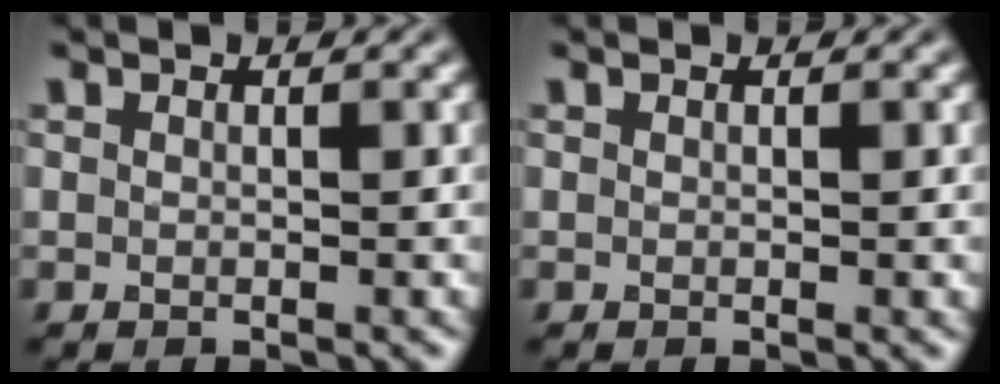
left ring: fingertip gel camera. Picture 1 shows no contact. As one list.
[{"total": 0.0}]